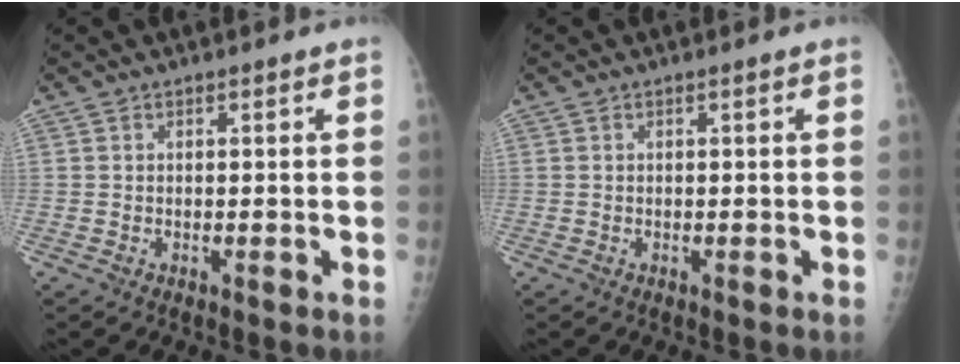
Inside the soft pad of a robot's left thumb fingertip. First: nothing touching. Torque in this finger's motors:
{"motor_torque": [0.01, 0.00, 0.00, 0.00, 0.01]}